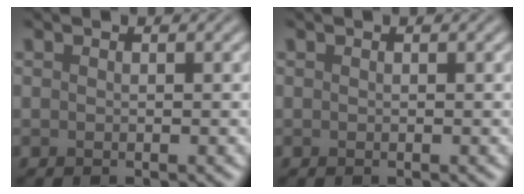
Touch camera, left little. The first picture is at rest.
{"total": 0.0}